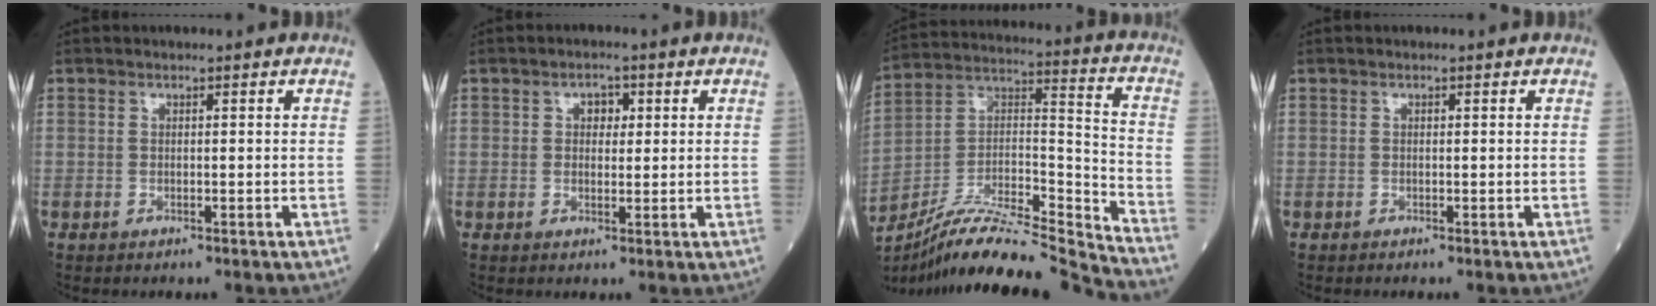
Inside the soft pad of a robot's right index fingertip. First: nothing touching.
{"total": 2.6, "force": [0.8, 1.6, 1.8], "torque": [-0.026, 0.007, 0.011]}
{"total": 20.3, "force": [-18.9, -0.8, 7.4], "torque": [-0.146, 0.025, -0.327]}
{"total": 0.0}